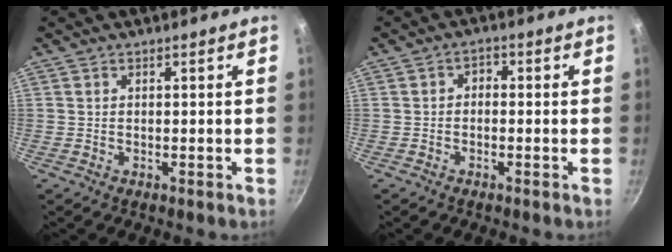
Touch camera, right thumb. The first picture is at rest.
{"total": 1.8, "force": [-0.7, 1.4, 1.0], "torque": [-0.015, 0.013, -0.016]}